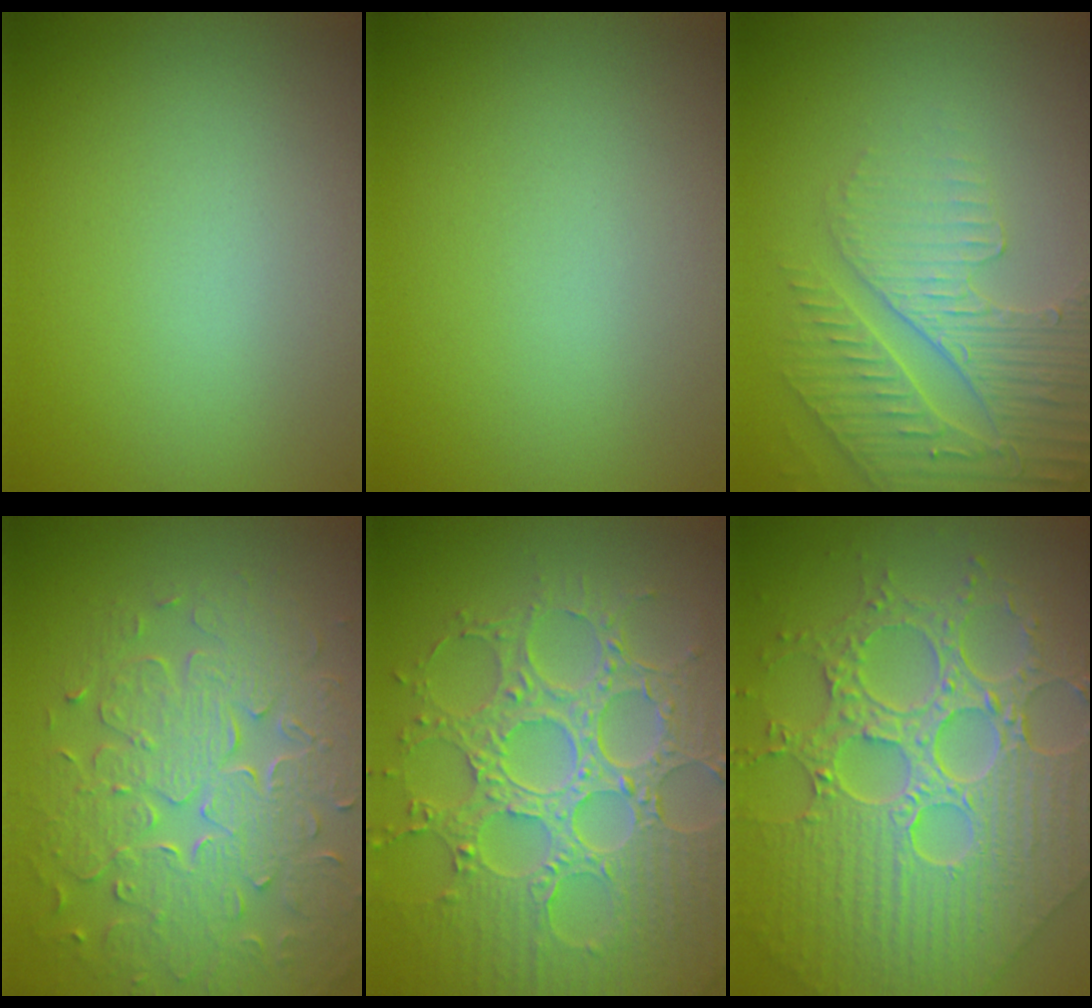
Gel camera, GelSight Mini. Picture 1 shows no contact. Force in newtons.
{"total": 0.0}
{"total": 4.7, "press": 3.9, "slide": 2.7}
{"total": 8.6, "press": 6.1, "slide": 6.1}
{"total": 8.7, "press": 6.5, "slide": 5.7}
{"total": 9.8, "press": 7.1, "slide": 6.8}